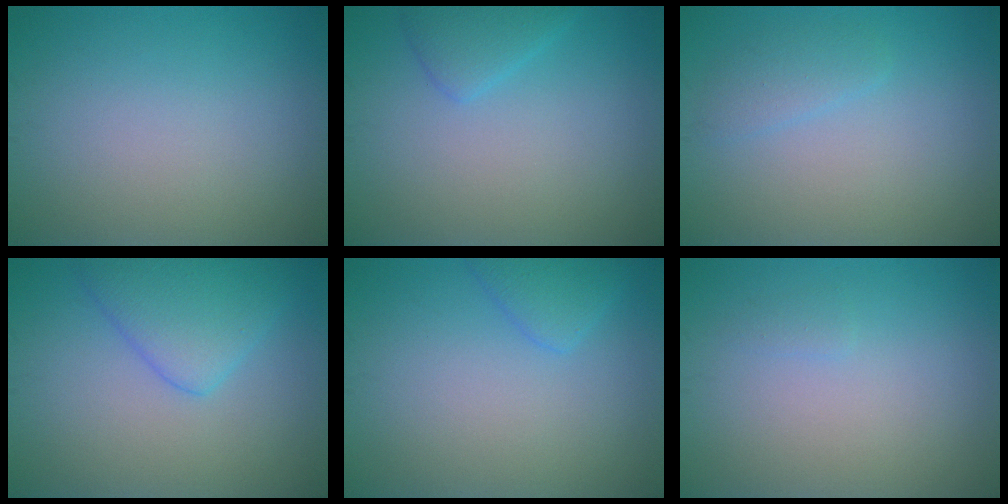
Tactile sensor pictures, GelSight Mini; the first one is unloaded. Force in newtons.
{"total": 2.0, "press": 2.0, "slide": 0.1}
{"total": 1.5, "press": 1.5, "slide": 0.1}
{"total": 4.5, "press": 4.5, "slide": 0.1}
{"total": 2.0, "press": 1.9, "slide": 0.0}
{"total": 0.6, "press": 0.5, "slide": 0.1}